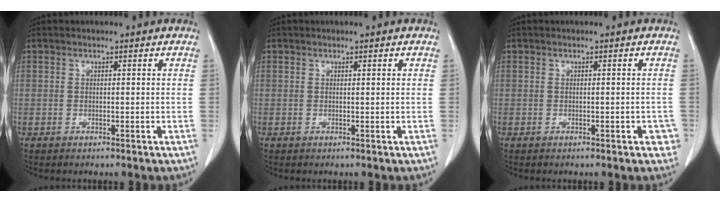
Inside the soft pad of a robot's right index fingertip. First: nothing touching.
{"total": 0.0}
{"total": 2.2, "force": [-0.8, 0.9, 1.9], "torque": [-0.014, 0.006, -0.006]}